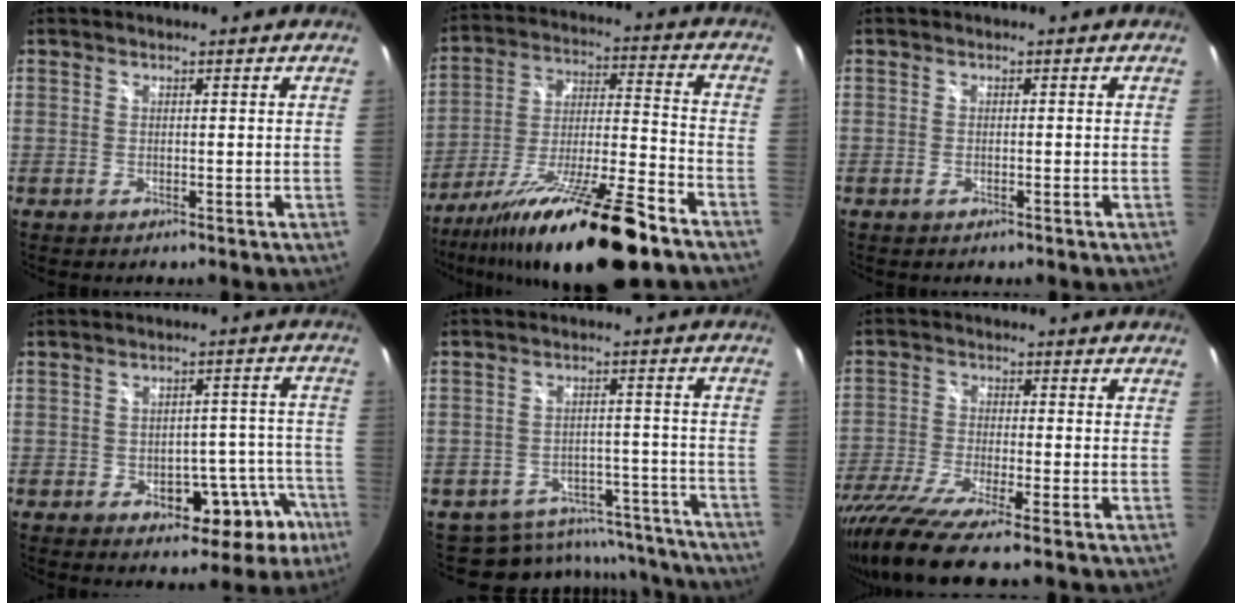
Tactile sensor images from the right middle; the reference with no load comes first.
{"total": 22.3, "force": [-16.1, 2.3, 15.3], "torque": [-0.274, -0.033, -0.271]}
{"total": 0.6, "force": [-0.4, 0.1, 0.4], "torque": [-0.007, -0.001, -0.010]}
{"total": 10.4, "force": [-5.5, 6.3, 6.1], "torque": [-0.071, 0.028, -0.053]}
{"total": 17.6, "force": [-15.7, 7.3, 3.4], "torque": [-0.072, 0.042, -0.186]}
{"total": 12.6, "force": [-9.9, 0.6, 7.8], "torque": [-0.173, -0.050, -0.183]}